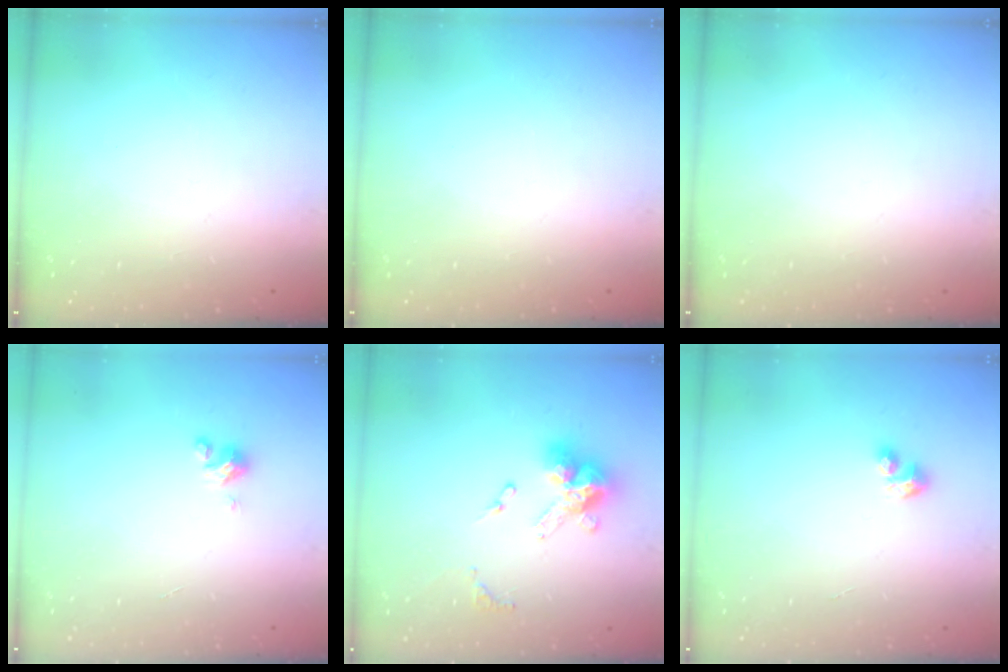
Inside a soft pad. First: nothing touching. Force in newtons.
{"total": 0.0}
{"total": 0.0}
{"total": 3.7, "press": 3.7, "slide": 0.3}
{"total": 12.1, "press": 12.0, "slide": 1.1}
{"total": 3.2, "press": 3.2, "slide": 0.4}